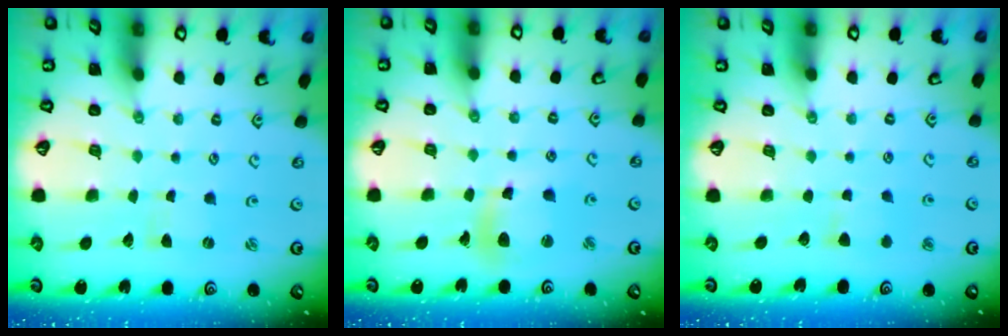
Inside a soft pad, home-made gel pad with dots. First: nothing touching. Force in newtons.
{"total": 11.2, "press": 11.2, "slide": 1.3}
{"total": 3.9, "press": 3.9, "slide": 0.6}